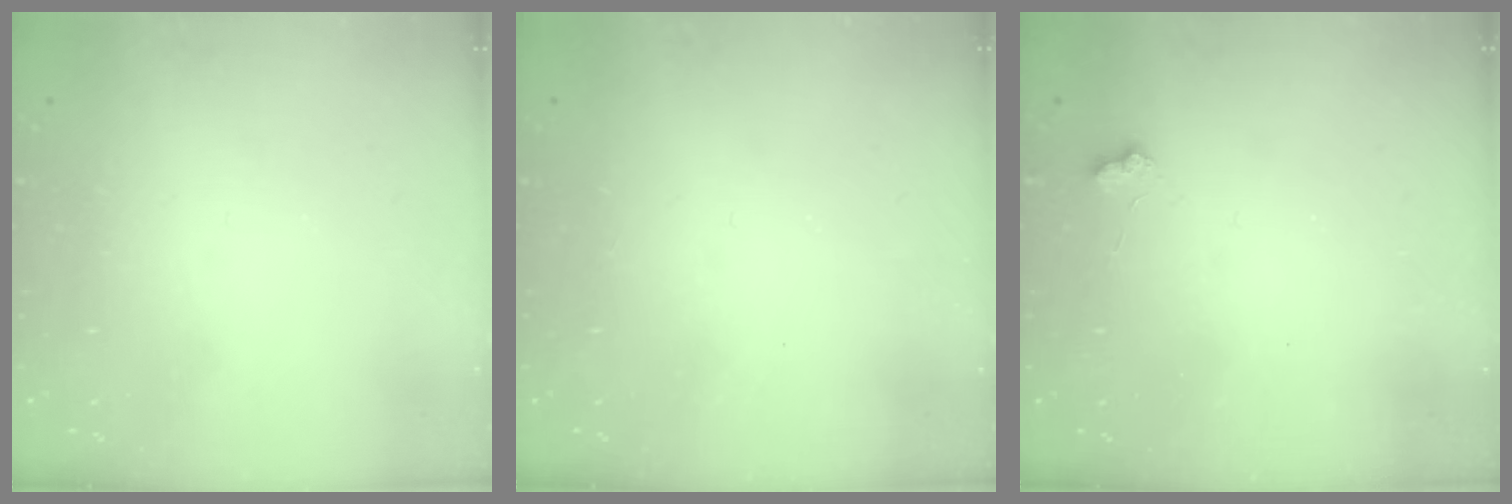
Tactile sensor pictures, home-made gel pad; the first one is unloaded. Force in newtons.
{"total": 0.9, "press": 0.9, "slide": 0.1}
{"total": 2.4, "press": 2.4, "slide": 0.5}